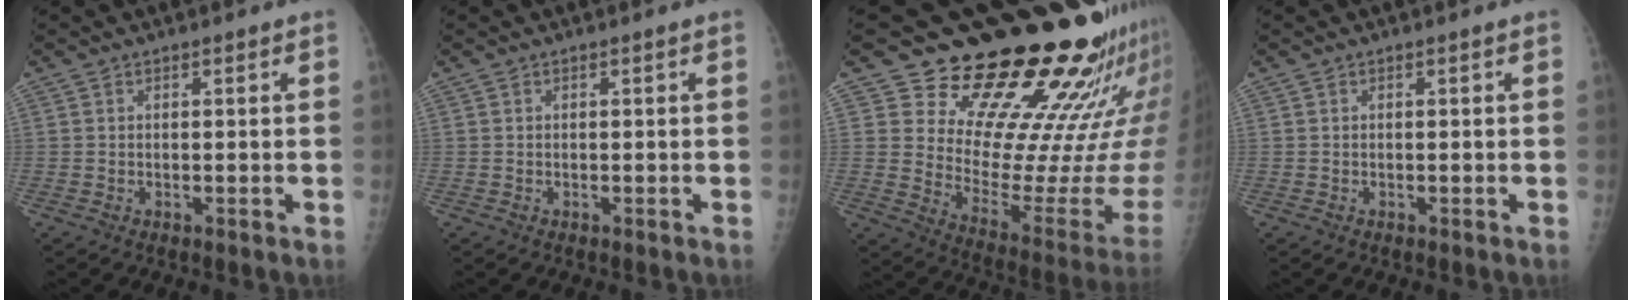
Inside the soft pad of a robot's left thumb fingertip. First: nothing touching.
{"total": 0.0}
{"total": 23.2, "force": [16.8, 6.3, 14.6], "torque": [-0.173, -0.156, 0.242]}
{"total": 0.0}